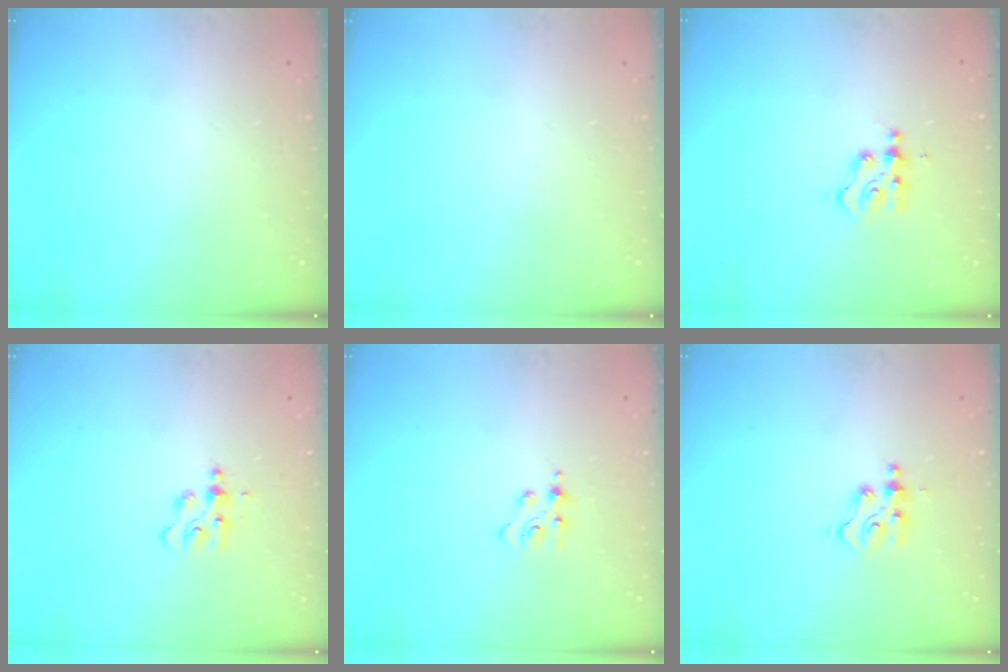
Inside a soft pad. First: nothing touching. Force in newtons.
{"total": 0.0}
{"total": 2.7, "press": 2.6, "slide": 0.4}
{"total": 5.1, "press": 5.0, "slide": 0.6}
{"total": 2.9, "press": 2.9, "slide": 0.4}
{"total": 3.9, "press": 3.9, "slide": 0.5}